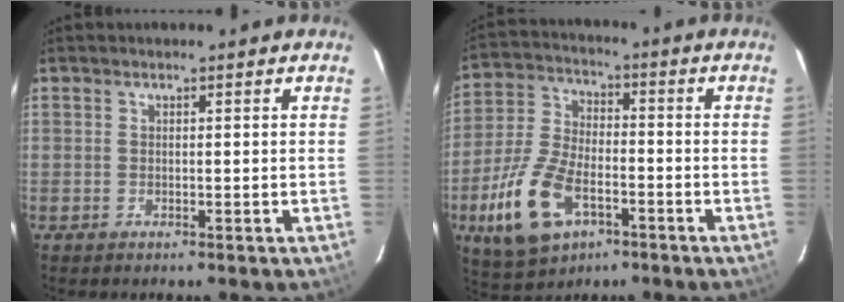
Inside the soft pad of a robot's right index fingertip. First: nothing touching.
{"total": 15.0, "force": [-6.6, 8.2, 10.7], "torque": [-0.249, -0.008, -0.117]}